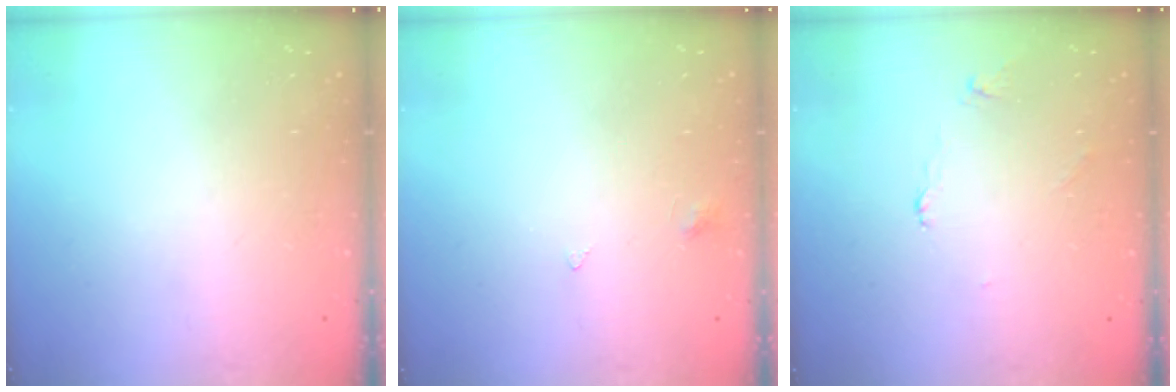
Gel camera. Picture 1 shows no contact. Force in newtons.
{"total": 2.5, "press": 2.4, "slide": 0.5}
{"total": 1.9, "press": 1.8, "slide": 0.3}